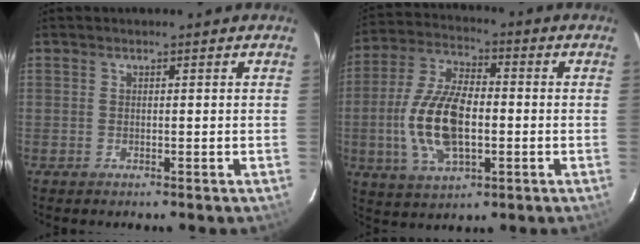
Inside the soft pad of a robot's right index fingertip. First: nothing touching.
{"total": 15.1, "force": [-2.3, 7.2, 13.1], "torque": [-0.276, 0.003, -0.040]}